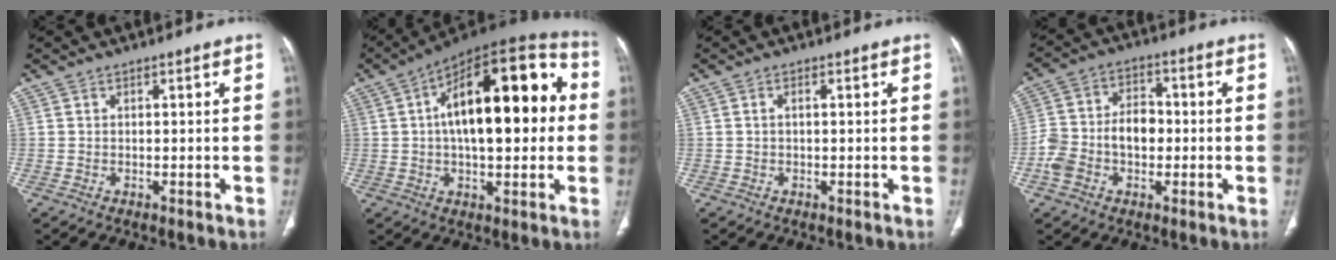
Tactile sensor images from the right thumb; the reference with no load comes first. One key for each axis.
{"total": 24.4, "fx": 2.7, "fy": 11.1, "fz": 21.5, "tx": -0.295, "ty": 0.038, "tz": 0.030}
{"total": 0.9, "fx": 0.1, "fy": 0.3, "fz": 0.9, "tx": -0.019, "ty": 0.006, "tz": 0.001}
{"total": 10.7, "fx": -2.0, "fy": 7.4, "fz": 7.5, "tx": -0.135, "ty": 0.036, "tz": -0.042}